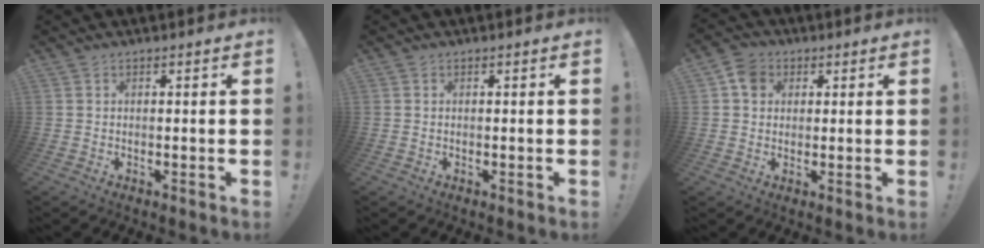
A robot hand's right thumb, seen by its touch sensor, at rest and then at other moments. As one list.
[{"total": 0.0}, {"total": 5.6, "force": [1.7, 4.8, 2.3], "torque": [-0.034, 0.006, 0.034]}]